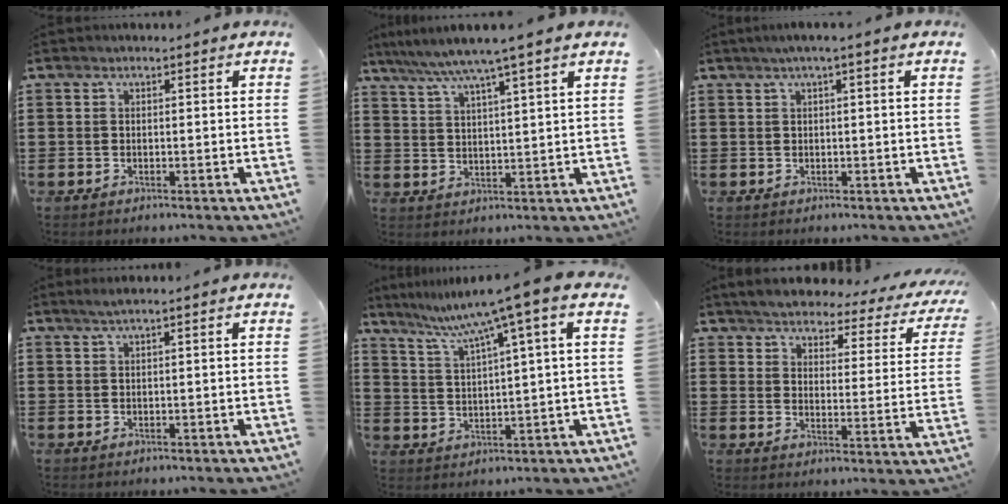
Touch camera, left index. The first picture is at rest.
{"total": 6.0, "force": [4.8, -0.8, 3.5], "torque": [-0.082, -0.020, 0.080]}
{"total": 1.4, "force": [0.3, 0.0, 1.4], "torque": [-0.024, -0.002, 0.006]}
{"total": 1.2, "force": [0.6, -0.1, 1.1], "torque": [-0.019, -0.001, 0.011]}
{"total": 8.3, "force": [5.5, -1.0, 6.1], "torque": [-0.137, -0.032, 0.086]}
{"total": 4.1, "force": [3.9, 0.5, 1.1], "torque": [-0.046, -0.028, 0.062]}